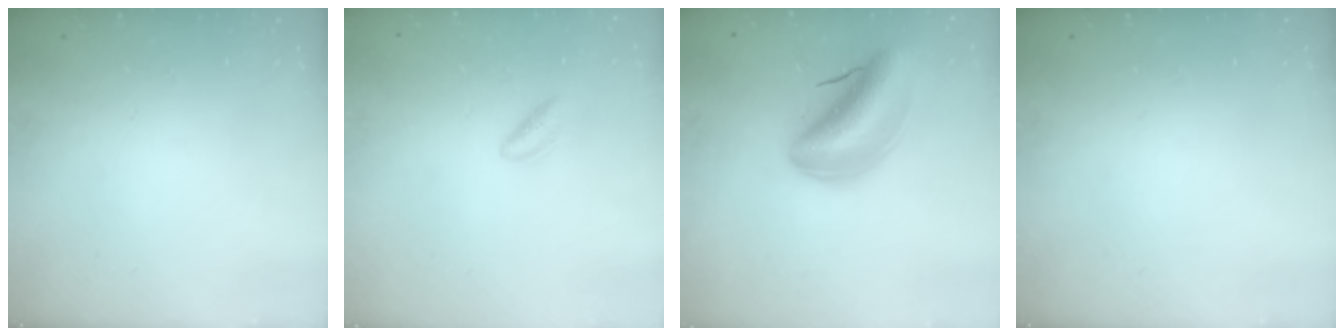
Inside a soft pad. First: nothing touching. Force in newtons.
{"total": 3.1, "press": 2.6, "slide": 1.7}
{"total": 12.8, "press": 12.2, "slide": 3.9}
{"total": 0.0}